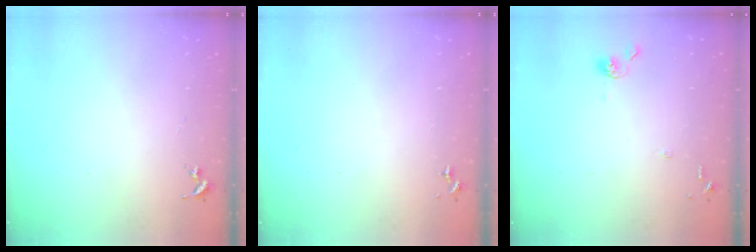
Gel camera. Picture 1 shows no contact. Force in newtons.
{"total": 0.0}
{"total": 6.6, "press": 6.6, "slide": 0.6}